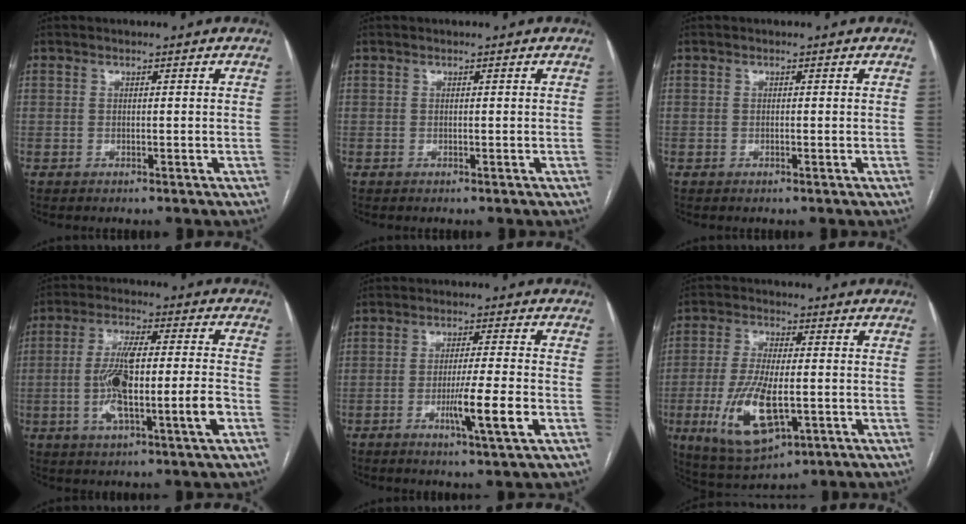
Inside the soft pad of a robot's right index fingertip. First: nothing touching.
{"total": 0.0}
{"total": 0.0}
{"total": 12.9, "force": [-2.9, 1.5, 12.5], "torque": [-0.230, 0.010, -0.050]}
{"total": 7.6, "force": [-2.5, -0.6, 7.2], "torque": [-0.118, -0.015, -0.045]}
{"total": 12.9, "force": [-3.5, 4.6, 11.5], "torque": [-0.234, -0.015, -0.052]}